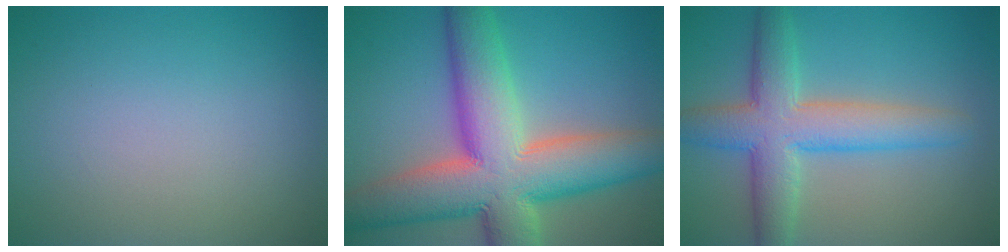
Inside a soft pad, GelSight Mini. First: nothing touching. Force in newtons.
{"total": 13.7, "press": 13.7, "slide": 0.9}
{"total": 6.8, "press": 6.8, "slide": 0.3}